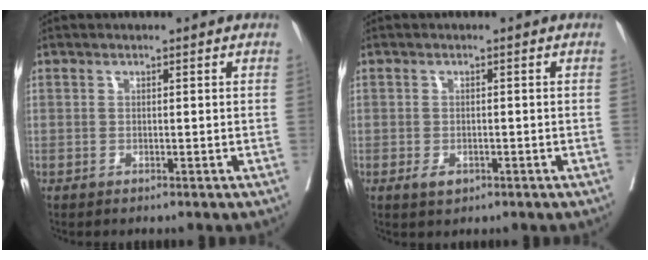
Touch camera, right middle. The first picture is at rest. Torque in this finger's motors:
{"motor_torque": [0.40, -0.28, 0.15, 0.02]}